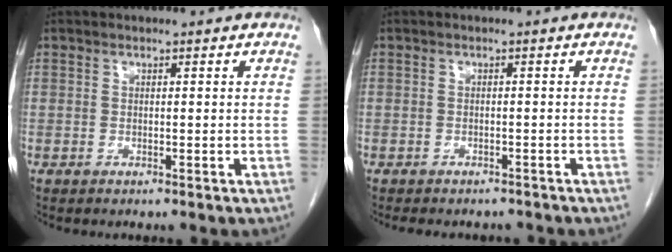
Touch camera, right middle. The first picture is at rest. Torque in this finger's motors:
{"motor_torque": [0.53, -0.61, -0.09, 0.01]}